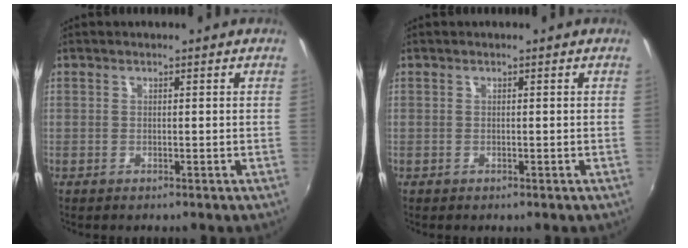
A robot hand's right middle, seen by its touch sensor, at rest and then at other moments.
{"total": 0.0}